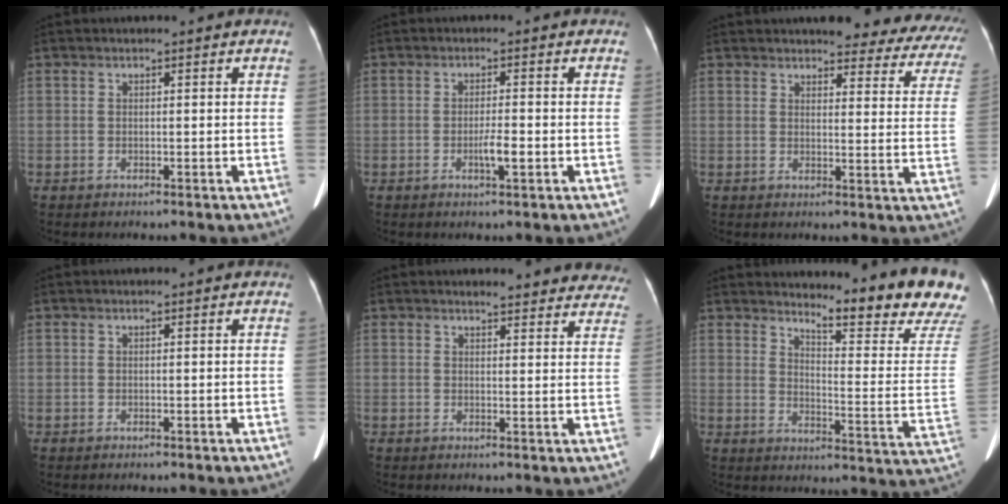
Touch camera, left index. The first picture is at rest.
{"total": 2.4, "force": [-0.9, 0.2, 2.3], "torque": [-0.042, -0.003, -0.015]}
{"total": 17.6, "force": [16.0, 4.4, 5.9], "torque": [-0.036, -0.044, 0.156]}
{"total": 0.0}
{"total": 15.8, "force": [14.9, 3.5, 3.6], "torque": [-0.005, -0.048, 0.144]}
{"total": 16.8, "force": [15.5, -0.2, 6.5], "torque": [-0.097, -0.117, 0.181]}